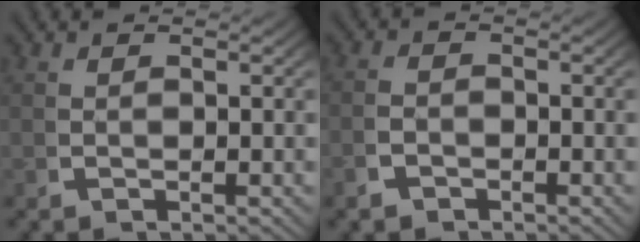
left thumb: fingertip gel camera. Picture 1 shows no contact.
{"total": 1.8, "force": [-1.4, 1.1, 0.5], "torque": [-0.013, -0.010, -0.024]}